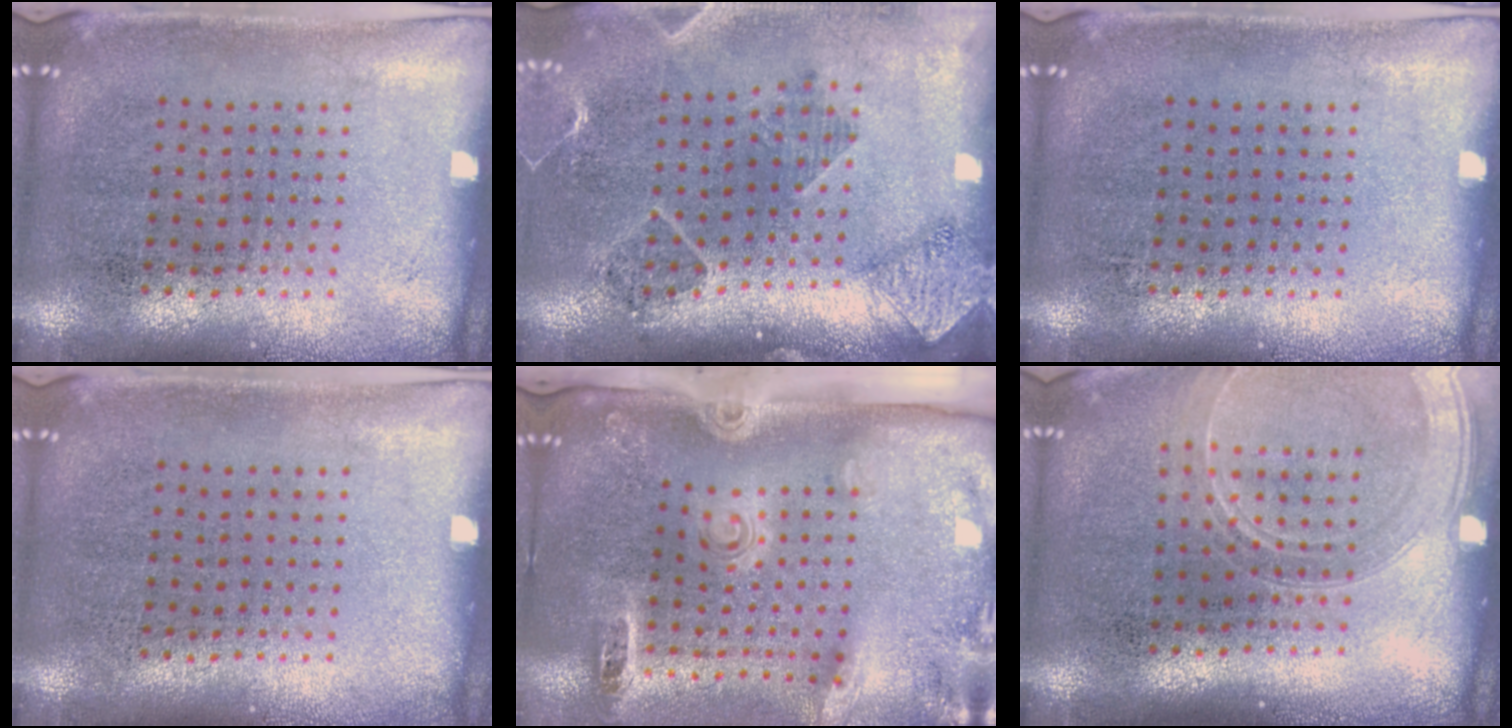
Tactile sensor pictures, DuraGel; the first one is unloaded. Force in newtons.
{"total": 1.5, "press": 1.5, "slide": 0.2}
{"total": 0.0}
{"total": 0.0}
{"total": 2.9, "press": 2.0, "slide": 2.1}
{"total": 1.7, "press": 1.6, "slide": 0.7}